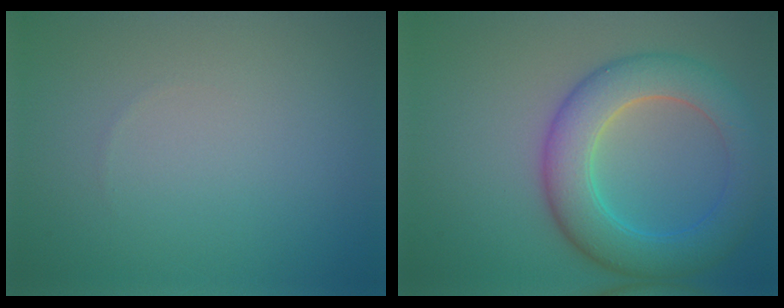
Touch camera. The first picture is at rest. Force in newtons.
{"total": 7.3, "press": 7.3, "slide": 0.1}